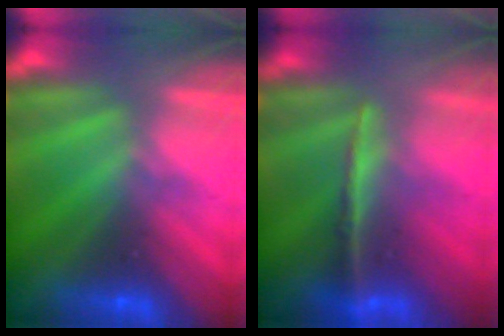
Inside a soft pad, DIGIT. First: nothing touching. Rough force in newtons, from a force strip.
{"total": 2.0}